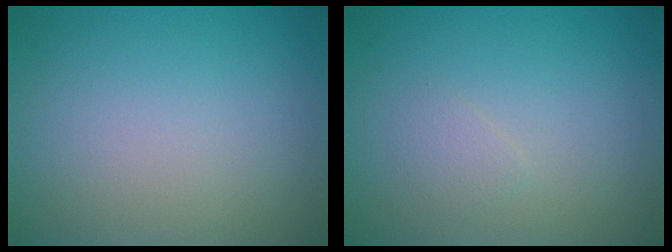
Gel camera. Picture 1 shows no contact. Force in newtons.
{"total": 0.9, "press": 0.9, "slide": 0.1}